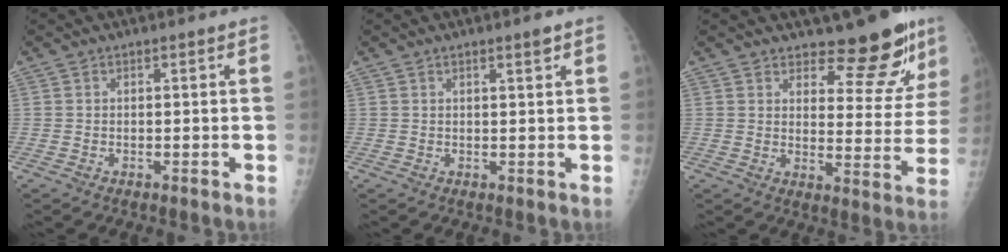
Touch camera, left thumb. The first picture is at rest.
{"total": 1.5, "force": [1.0, 0.1, 1.1], "torque": [-0.015, -0.006, 0.015]}
{"total": 11.8, "force": [9.8, 3.9, 5.3], "torque": [-0.032, -0.089, 0.127]}